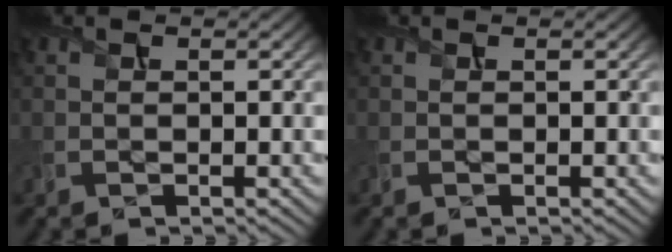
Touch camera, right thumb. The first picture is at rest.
{"total": 0.0}